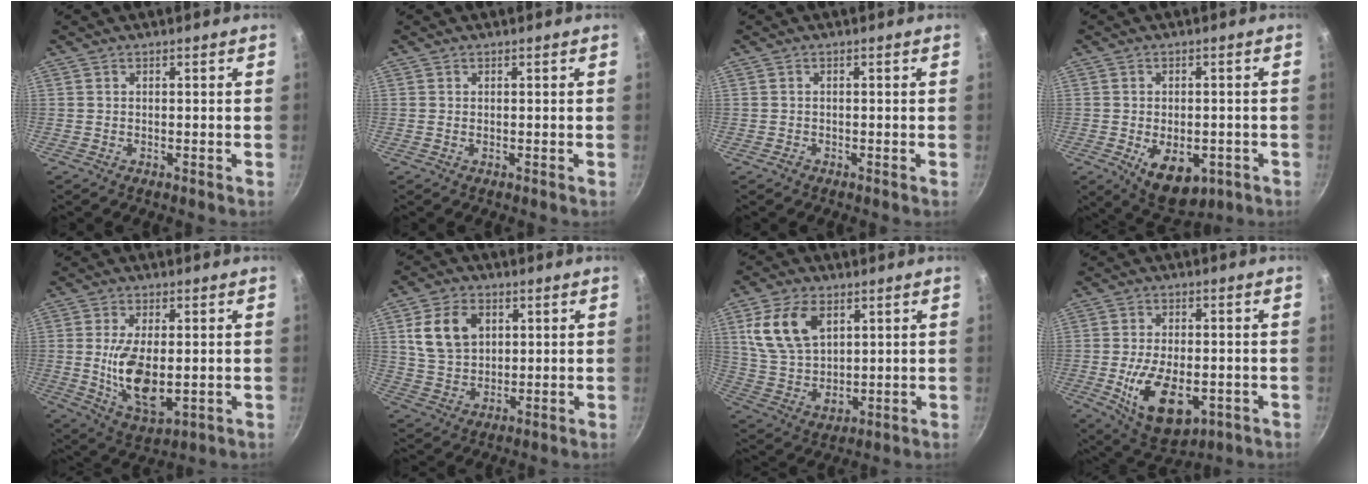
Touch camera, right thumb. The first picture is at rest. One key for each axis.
{"total": 0.0}
{"total": 0.8, "fx": -0.5, "fy": 0.6, "fz": 0.2, "tx": -0.003, "ty": 0.001, "tz": -0.011}
{"total": 10.5, "fx": -3.8, "fy": 6.2, "fz": 7.5, "tx": -0.095, "ty": 0.006, "tz": -0.040}
{"total": 11.5, "fx": -0.4, "fy": 5.4, "fz": 10.2, "tx": -0.182, "ty": -0.021, "tz": 0.004}
{"total": 10.7, "fx": 3.3, "fy": 7.8, "fz": 6.6, "tx": -0.102, "ty": -0.005, "tz": 0.067}
{"total": 14.0, "fx": 5.3, "fy": 8.7, "fz": 9.6, "tx": -0.166, "ty": -0.022, "tz": 0.115}
{"total": 14.1, "fx": -3.8, "fy": 7.8, "fz": 11.2, "tx": -0.174, "ty": 0.000, "tz": -0.043}